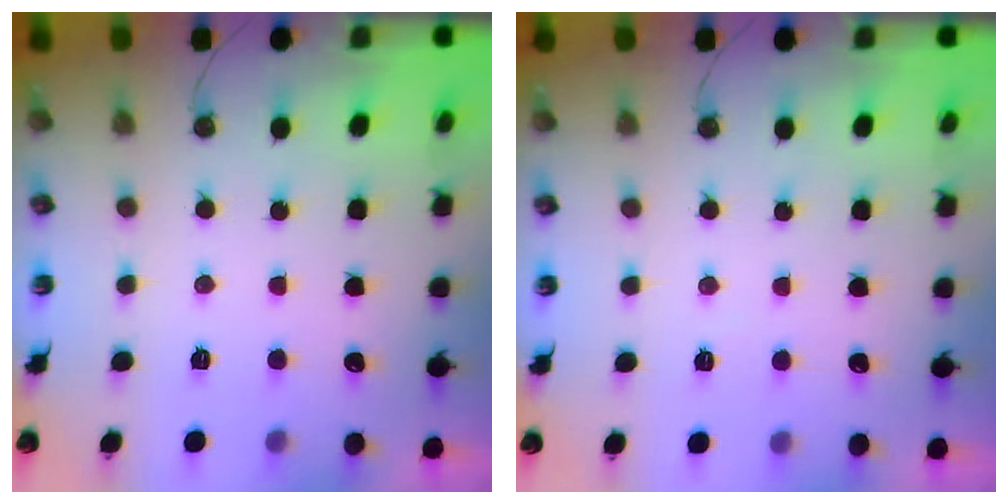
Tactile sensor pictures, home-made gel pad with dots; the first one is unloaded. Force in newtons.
{"total": 2.7, "press": 2.7, "slide": 0.5}